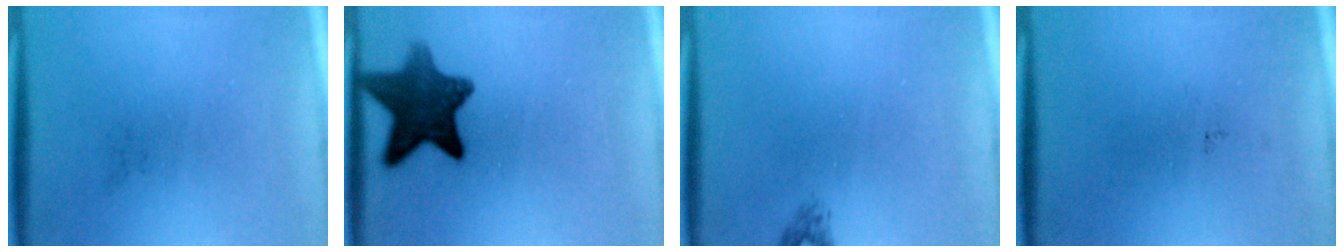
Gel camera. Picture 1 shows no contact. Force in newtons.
{"total": 11.1}
{"total": 1.0}
{"total": 0.0}